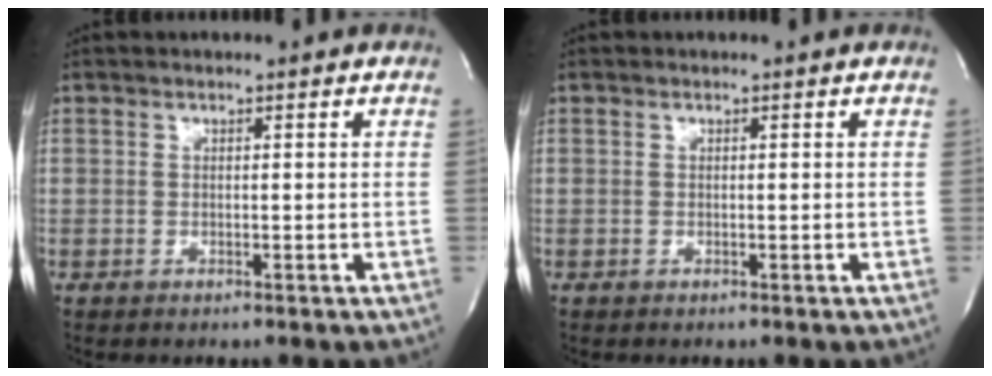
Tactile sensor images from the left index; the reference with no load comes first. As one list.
[{"total": 0.0}]